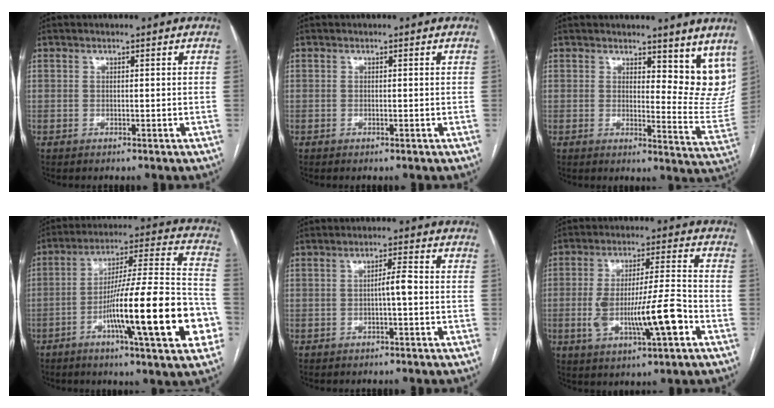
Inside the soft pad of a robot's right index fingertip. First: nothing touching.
{"total": 0.0}
{"total": 10.7, "force": [8.6, 4.1, 5.0], "torque": [-0.035, -0.034, 0.088]}
{"total": 23.0, "force": [-7.9, 1.5, 21.5], "torque": [-0.293, 0.003, -0.119]}
{"total": 2.7, "force": [-0.5, 0.2, 2.6], "torque": [-0.041, 0.004, -0.009]}
{"total": 12.4, "force": [-3.6, 1.5, 11.7], "torque": [-0.218, 0.006, -0.053]}